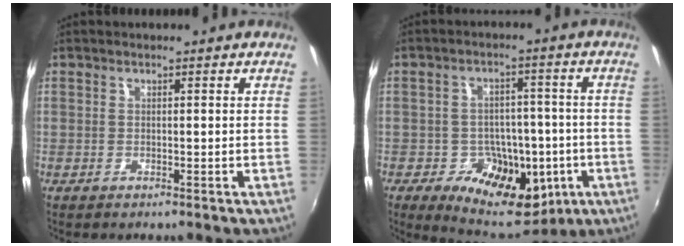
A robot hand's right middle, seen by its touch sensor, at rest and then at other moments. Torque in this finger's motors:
{"motor_torque": [0.29, -0.14, 0.16, 0.04]}